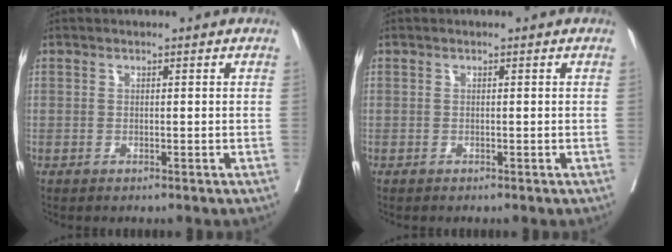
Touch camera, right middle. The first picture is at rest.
{"total": 0.0}